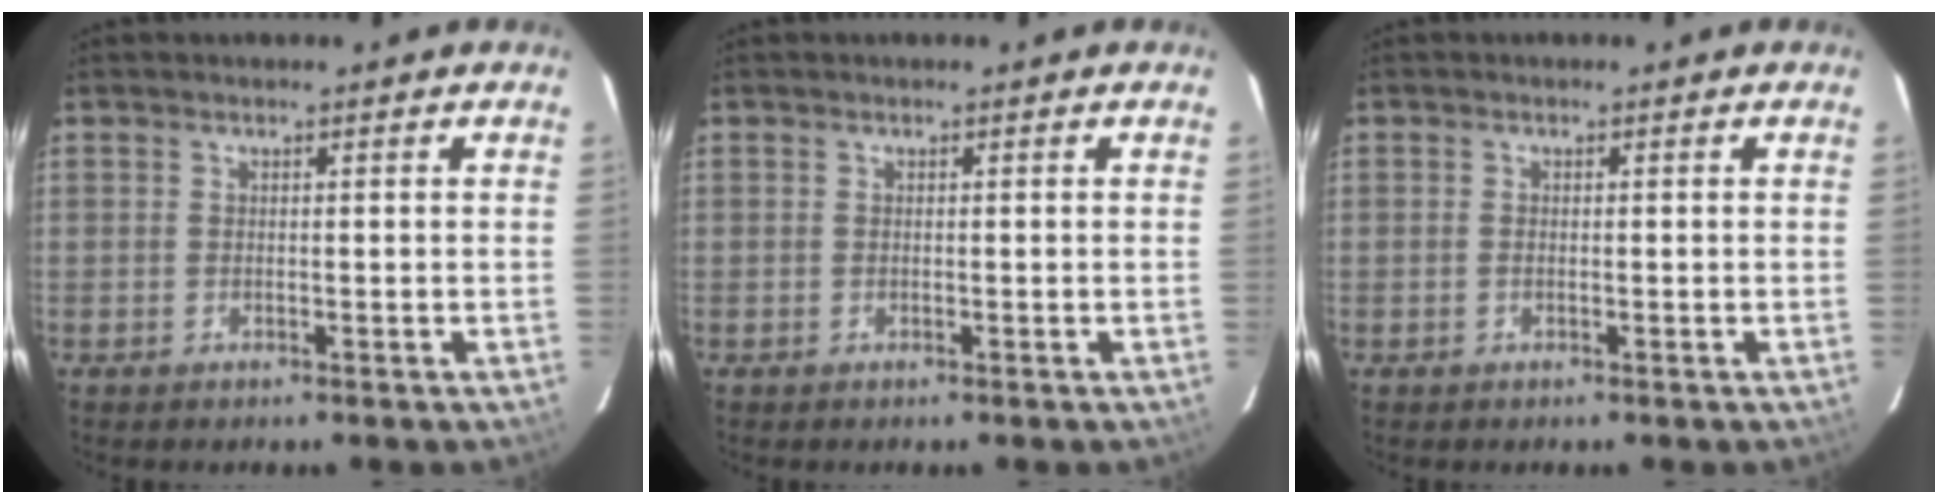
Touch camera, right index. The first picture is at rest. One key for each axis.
{"total": 0.0}
{"total": 0.5, "fx": -0.1, "fy": 0.3, "fz": 0.4, "tx": -0.009, "ty": 0.000, "tz": -0.002}